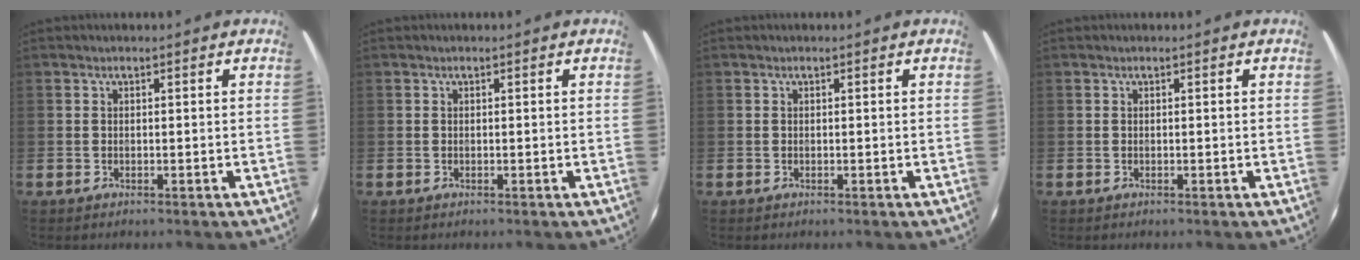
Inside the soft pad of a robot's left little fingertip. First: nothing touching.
{"total": 0.0}
{"total": 0.0}
{"total": 0.0}